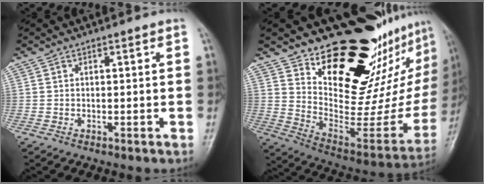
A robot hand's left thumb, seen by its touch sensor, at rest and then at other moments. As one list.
[{"total": 26.9, "force": [18.8, 11.5, 15.5], "torque": [-0.181, -0.128, 0.288]}]